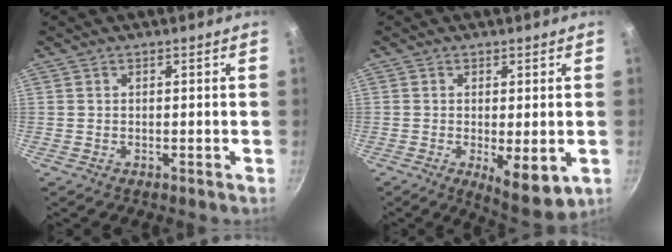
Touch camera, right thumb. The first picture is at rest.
{"total": 8.0, "force": [-2.1, 2.8, 7.2], "torque": [-0.100, -0.022, -0.024]}